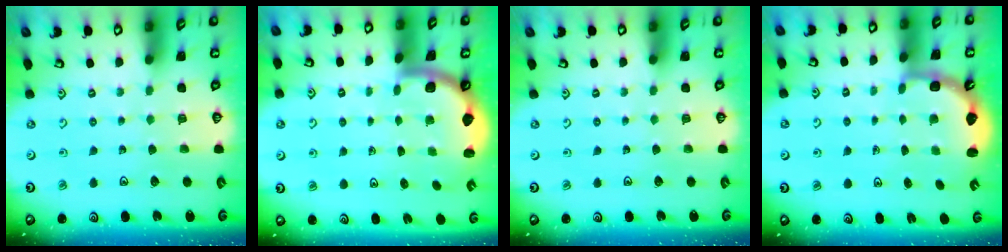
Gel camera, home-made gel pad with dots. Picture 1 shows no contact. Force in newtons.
{"total": 1.6, "press": 1.6, "slide": 0.1}
{"total": 0.0}
{"total": 3.2, "press": 2.2, "slide": 2.4}